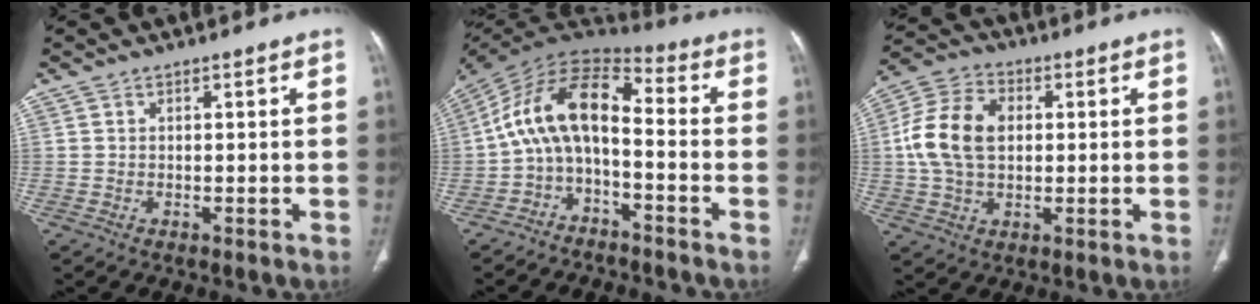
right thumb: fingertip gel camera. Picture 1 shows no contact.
{"total": 13.0, "force": [-3.1, 6.7, 10.6], "torque": [-0.181, 0.086, -0.068]}
{"total": 12.7, "force": [1.2, 8.7, 9.2], "torque": [-0.172, 0.018, 0.018]}